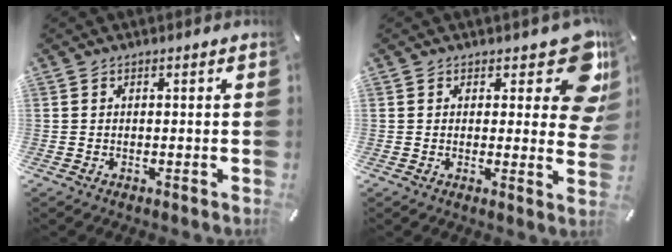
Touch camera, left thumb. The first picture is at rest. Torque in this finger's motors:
{"motor_torque": [1.57, 0.44, 0.52, -0.38, 0.02]}